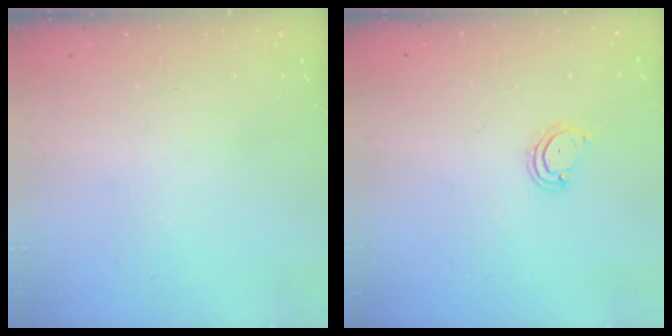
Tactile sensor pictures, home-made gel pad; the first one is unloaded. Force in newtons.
{"total": 3.8, "press": 3.8, "slide": 0.4}